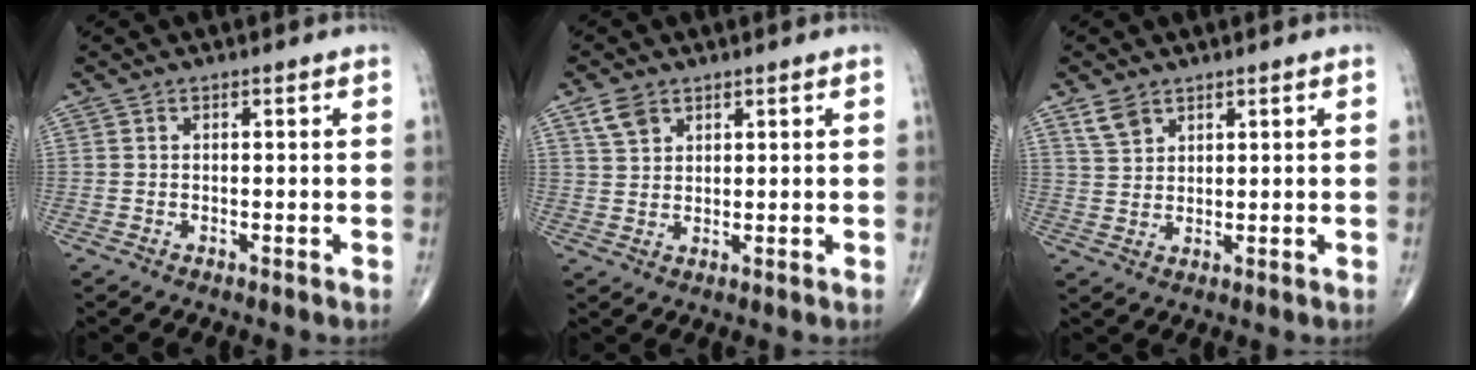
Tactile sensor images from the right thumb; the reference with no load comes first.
{"total": 4.1, "force": [2.5, 2.7, 1.9], "torque": [-0.029, -0.005, 0.054]}
{"total": 3.9, "force": [2.8, 2.3, 1.6], "torque": [-0.023, -0.010, 0.061]}